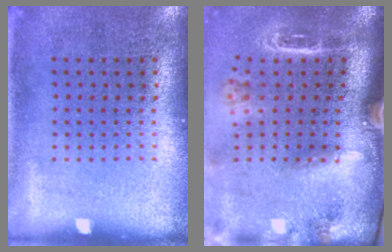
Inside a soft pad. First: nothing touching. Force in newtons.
{"total": 2.6, "press": 1.9, "slide": 1.7}